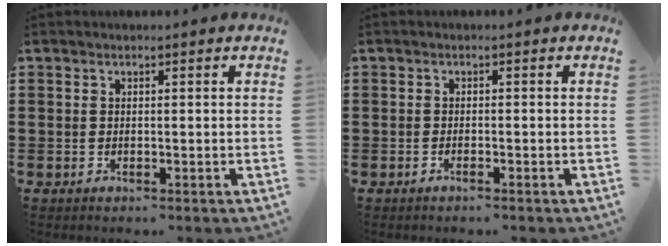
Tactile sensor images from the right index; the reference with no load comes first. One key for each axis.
{"total": 0.7, "fx": -0.6, "fy": 0.0, "fz": 0.3, "tx": -0.007, "ty": -0.002, "tz": -0.012}